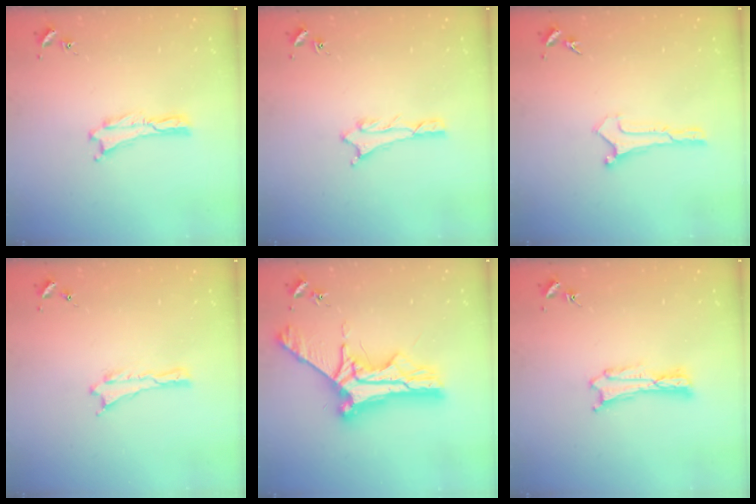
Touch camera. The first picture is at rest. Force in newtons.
{"total": 1.1, "press": 1.0, "slide": 0.1}
{"total": 0.0}
{"total": 0.0}
{"total": 11.2, "press": 11.2, "slide": 0.8}
{"total": 0.6, "press": 0.6, "slide": 0.2}